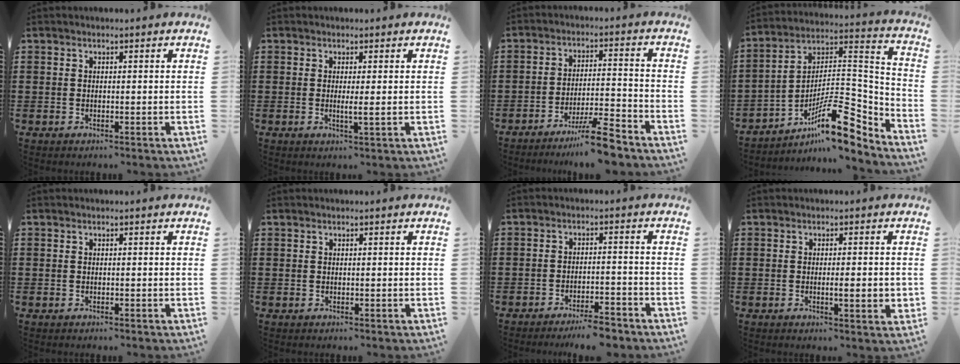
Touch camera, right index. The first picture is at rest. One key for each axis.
{"total": 1.8, "fx": 0.0, "fy": -0.1, "fz": 1.8, "tx": -0.033, "ty": -0.005, "tz": -0.002}
{"total": 8.2, "fx": -6.6, "fy": 0.3, "fz": 4.9, "tx": -0.082, "ty": 0.002, "tz": -0.121}
{"total": 14.6, "fx": -8.9, "fy": 4.6, "fz": 10.6, "tx": -0.162, "ty": 0.016, "tz": -0.160}
{"total": 0.0}
{"total": 0.0}
{"total": 4.2, "fx": -3.9, "fy": -0.1, "fz": 1.5, "tx": -0.026, "ty": -0.002, "tz": -0.076}
{"total": 3.6, "fx": -0.5, "fy": 0.5, "fz": 3.5, "tx": -0.057, "ty": -0.001, "tz": -0.008}